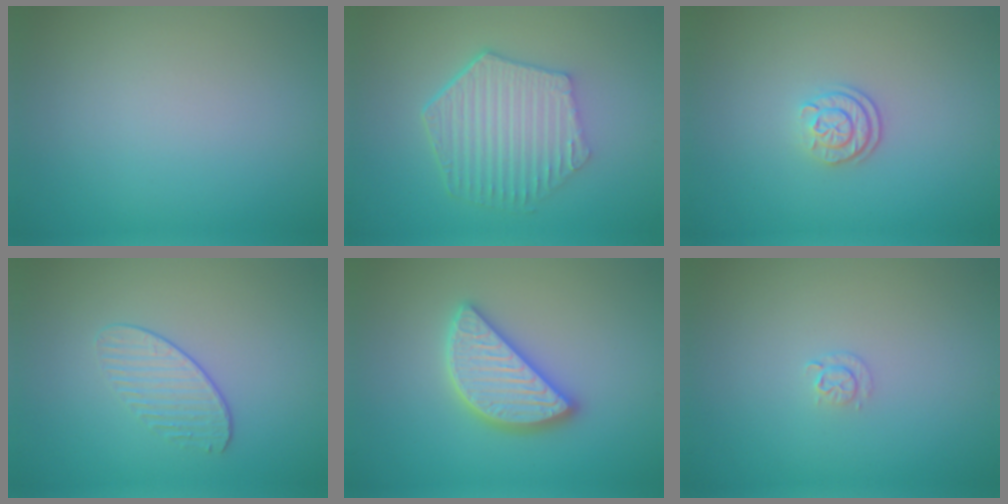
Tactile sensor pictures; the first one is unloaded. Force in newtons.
{"total": 6.1, "press": 4.7, "slide": 4.0}
{"total": 2.1, "press": 1.7, "slide": 1.3}
{"total": 1.8, "press": 1.3, "slide": 1.1}
{"total": 4.7, "press": 4.7, "slide": 0.5}
{"total": 0.9, "press": 0.6, "slide": 0.6}